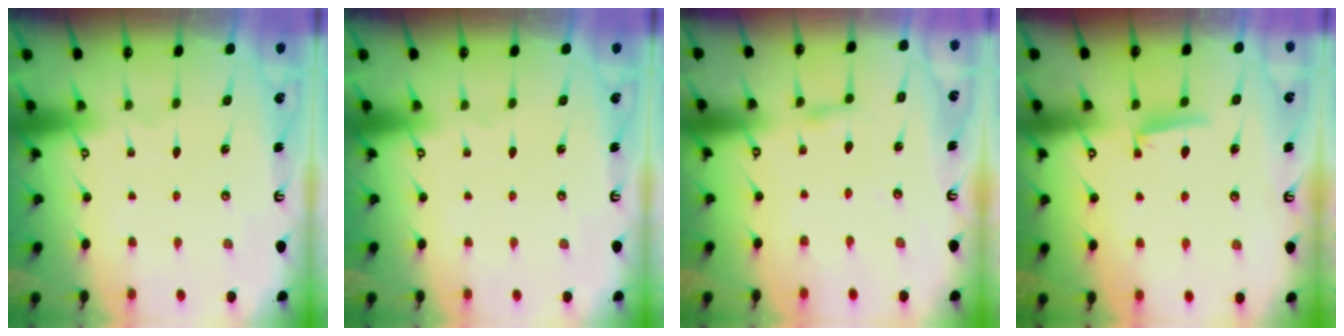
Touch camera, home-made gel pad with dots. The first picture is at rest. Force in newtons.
{"total": 0.0}
{"total": 2.4, "press": 2.4, "slide": 0.3}
{"total": 5.4, "press": 5.3, "slide": 0.9}